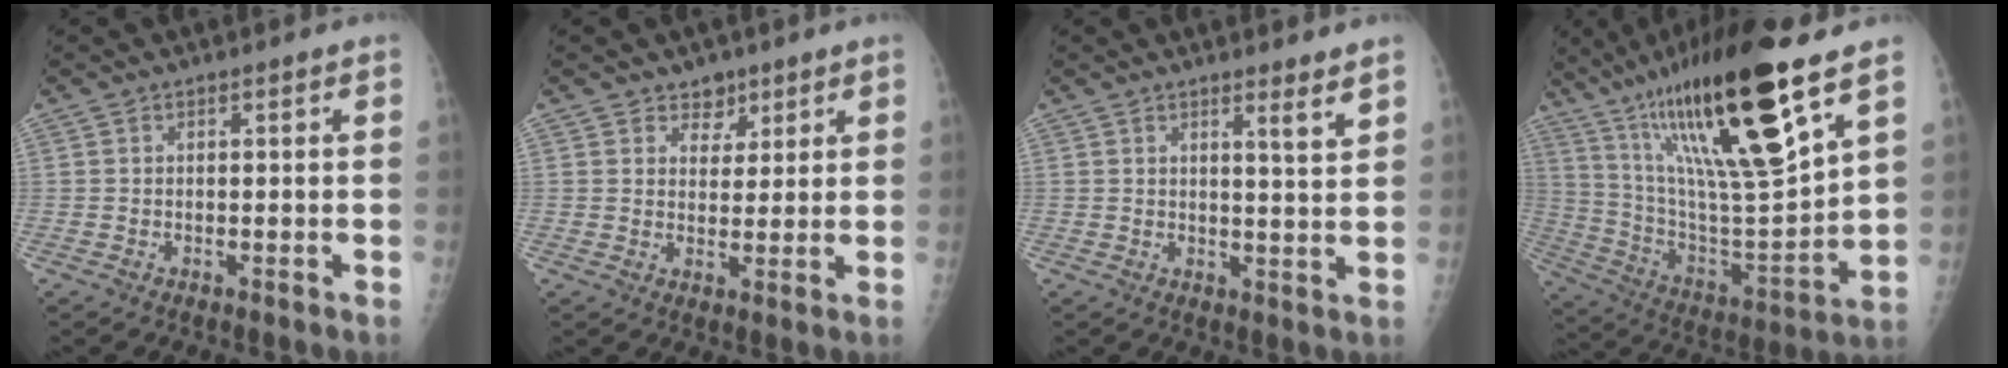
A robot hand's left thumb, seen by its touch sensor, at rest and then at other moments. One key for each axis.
{"total": 4.1, "fx": 2.8, "fy": 3.0, "fz": 0.5, "tx": 0.025, "ty": -0.015, "tz": 0.040}
{"total": 3.6, "fx": 2.7, "fy": 0.0, "fz": 2.4, "tx": -0.031, "ty": -0.026, "tz": 0.038}
{"total": 27.8, "fx": 16.1, "fy": 4.8, "fz": 22.1, "tx": -0.389, "ty": -0.055, "tz": 0.289}